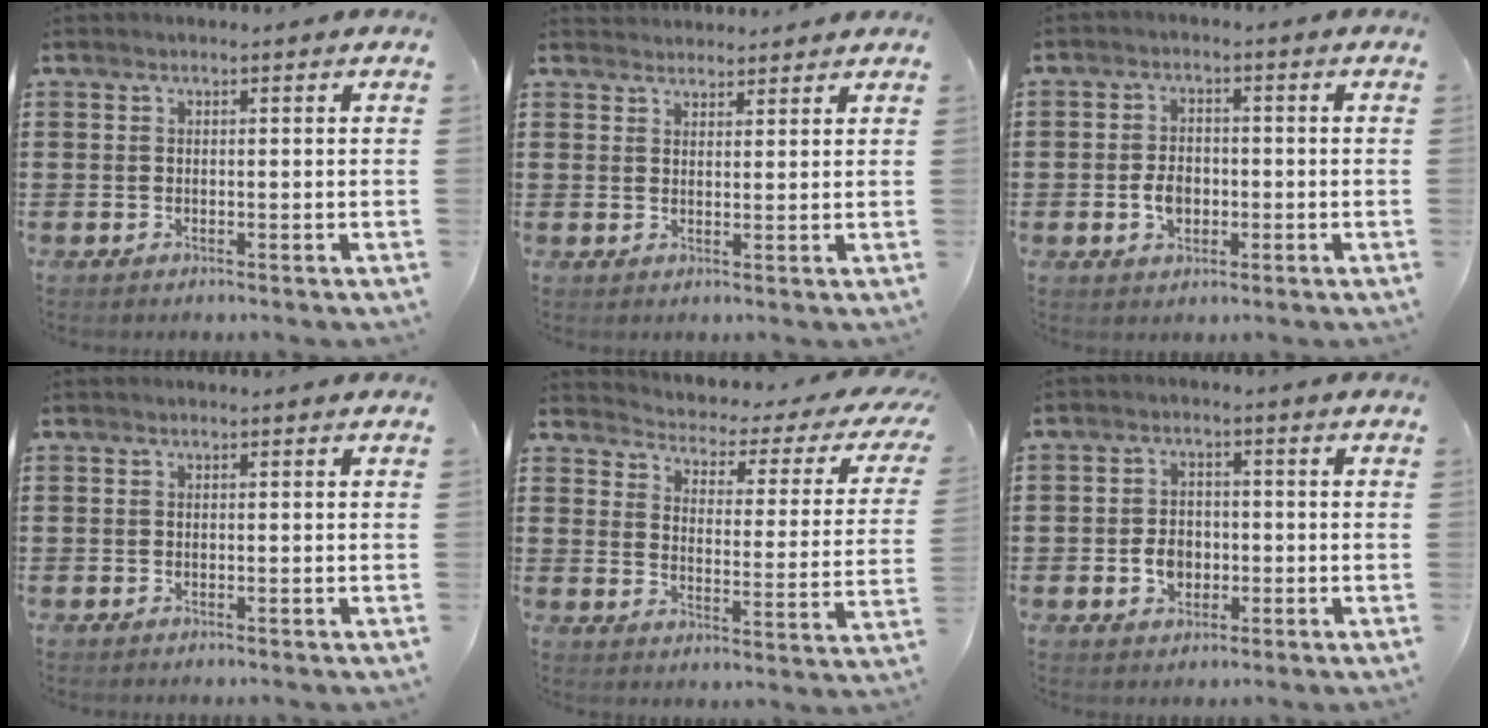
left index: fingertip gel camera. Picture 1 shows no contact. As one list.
[{"total": 2.3, "force": [2.2, 0.3, -0.2], "torque": [-0.002, -0.003, 0.044]}, {"total": 3.7, "force": [-0.9, 2.6, 2.5], "torque": [-0.042, -0.001, -0.018]}, {"total": 0.0}, {"total": 2.2, "force": [1.8, 0.6, 1.1], "torque": [-0.038, -0.026, 0.019]}, {"total": 4.0, "force": [-0.9, 3.1, 2.4], "torque": [-0.043, 0.001, -0.020]}]